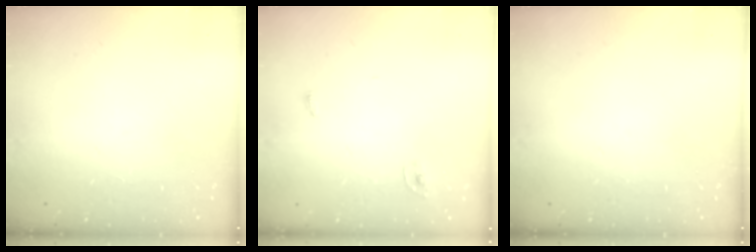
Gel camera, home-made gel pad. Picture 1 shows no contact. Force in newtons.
{"total": 2.4, "press": 2.4, "slide": 0.2}
{"total": 0.0}